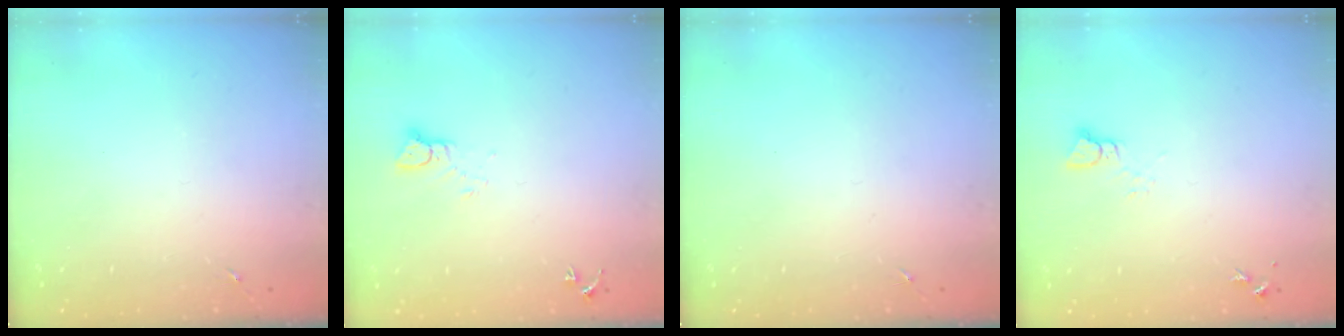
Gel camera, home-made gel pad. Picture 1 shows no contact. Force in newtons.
{"total": 3.1, "press": 3.1, "slide": 0.1}
{"total": 0.0}
{"total": 2.5, "press": 2.5, "slide": 0.1}